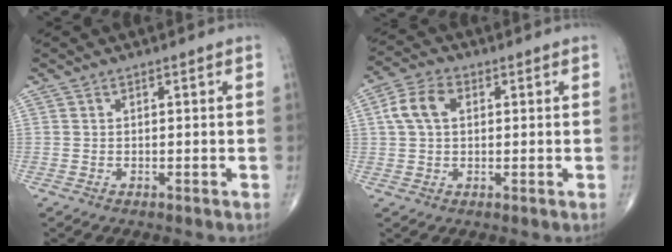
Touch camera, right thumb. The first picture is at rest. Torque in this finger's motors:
{"motor_torque": [0.31, 0.14, 0.53, 0.00, 0.07]}